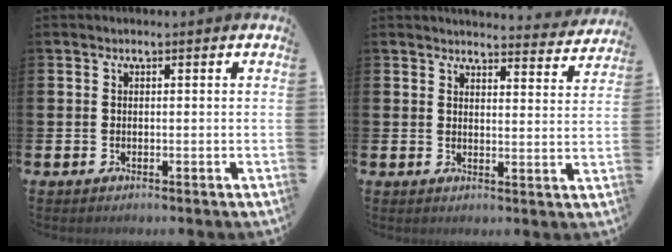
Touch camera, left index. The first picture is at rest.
{"total": 4.1, "force": [4.1, 0.3, 0.4], "torque": [-0.003, -0.033, 0.068]}